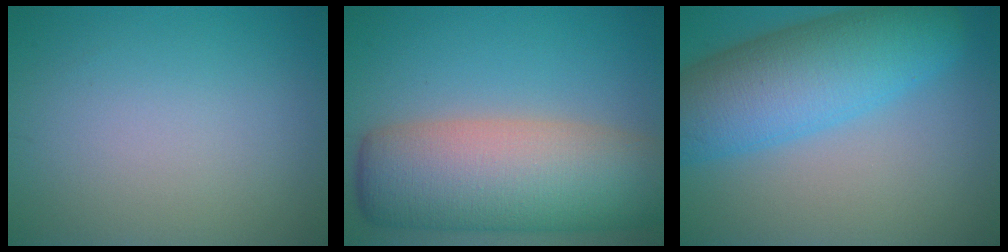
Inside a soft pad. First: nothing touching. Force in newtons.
{"total": 12.8, "press": 12.8, "slide": 0.9}
{"total": 9.9, "press": 9.9, "slide": 0.3}